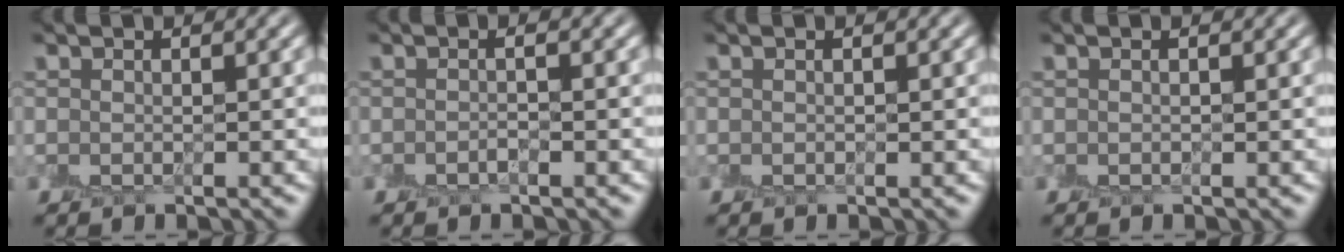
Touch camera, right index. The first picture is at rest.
{"total": 0.6, "force": [-0.3, -0.1, 0.5], "torque": [-0.012, 0.001, -0.008]}
{"total": 0.0}
{"total": 0.0}